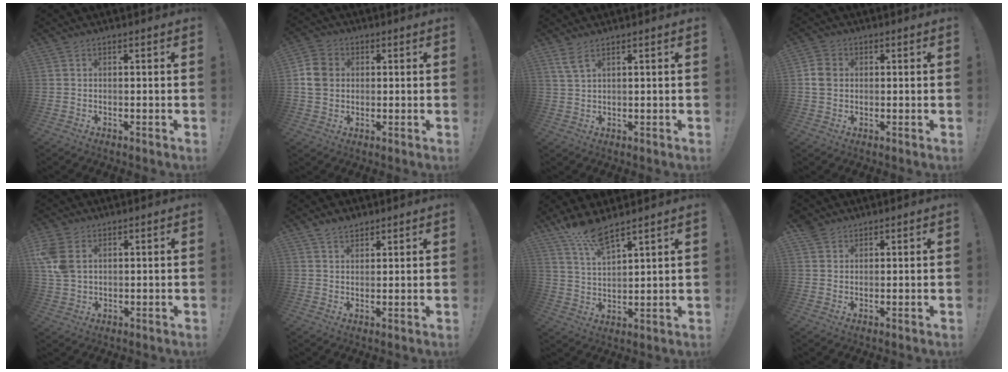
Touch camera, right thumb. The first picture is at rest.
{"total": 8.5, "force": [1.0, 7.1, 4.6], "torque": [-0.090, 0.008, 0.021]}
{"total": 4.0, "force": [2.6, 0.8, 2.9], "torque": [-0.063, -0.006, 0.048]}
{"total": 5.4, "force": [0.6, 4.6, 2.9], "torque": [-0.051, 0.009, 0.013]}
{"total": 8.7, "force": [3.1, 5.9, 5.6], "torque": [-0.121, -0.008, 0.059]}
{"total": 4.0, "force": [3.3, 2.0, 1.0], "torque": [-0.009, -0.021, 0.060]}
{"total": 9.1, "force": [7.6, 1.6, 4.6], "torque": [-0.104, -0.040, 0.141]}
{"total": 3.2, "force": [2.4, 2.1, 0.5], "torque": [-0.005, -0.012, 0.045]}